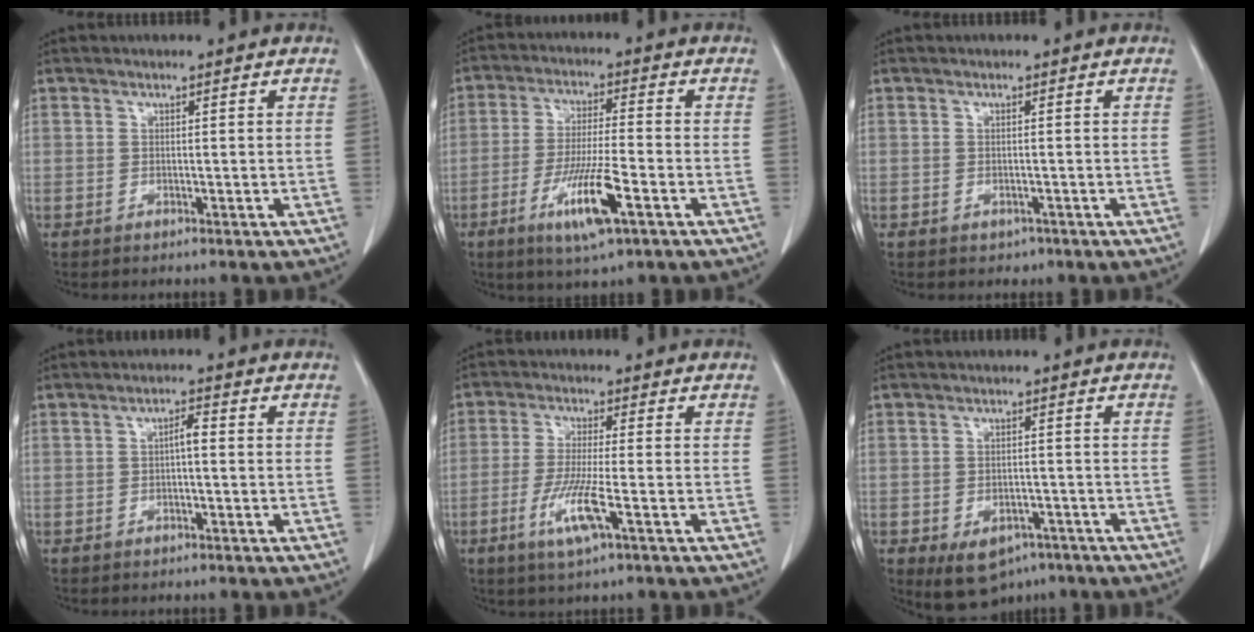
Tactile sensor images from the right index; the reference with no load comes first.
{"total": 10.1, "force": [-4.4, 0.8, 9.0], "torque": [-0.172, -0.019, -0.078]}
{"total": 1.2, "force": [-0.7, 0.9, 0.3], "torque": [-0.004, 0.002, -0.006]}
{"total": 2.0, "force": [-0.1, 0.4, 2.0], "torque": [-0.033, 0.005, -0.002]}
{"total": 6.9, "force": [-2.7, 0.0, 6.3], "torque": [-0.131, -0.017, -0.053]}
{"total": 7.0, "force": [-4.2, 4.6, 3.2], "torque": [-0.047, 0.001, -0.052]}